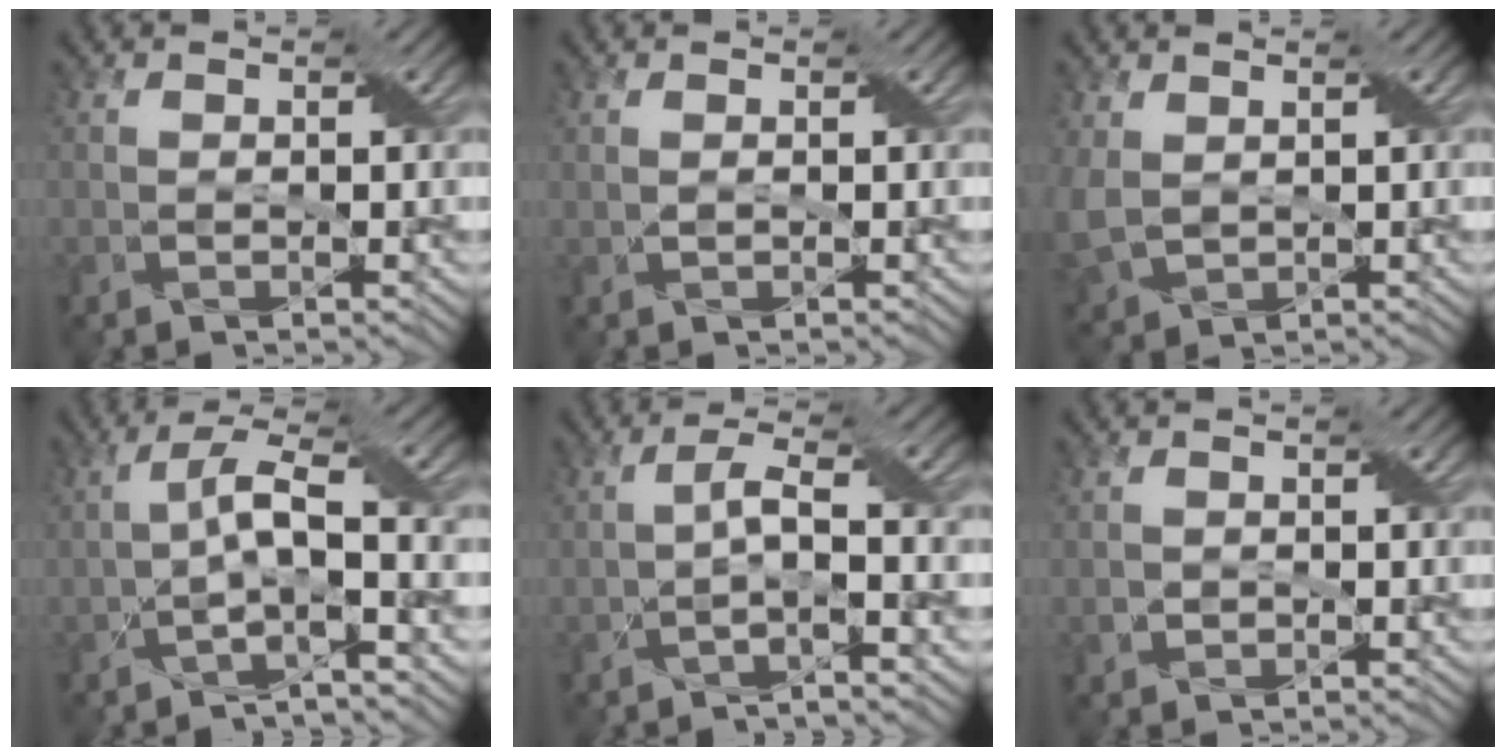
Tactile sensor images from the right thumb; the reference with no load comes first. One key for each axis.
{"total": 0.0}
{"total": 4.7, "fx": 0.7, "fy": 3.5, "fz": 3.1, "tx": -0.093, "ty": -0.007, "tz": 0.017}
{"total": 5.5, "fx": -1.5, "fy": 1.1, "fz": 5.2, "tx": -0.099, "ty": 0.013, "tz": -0.036}
{"total": 3.3, "fx": -1.0, "fy": 0.1, "fz": 3.1, "tx": -0.064, "ty": 0.013, "tz": -0.027}
{"total": 0.9, "fx": -0.4, "fy": 0.8, "fz": -0.2, "tx": 0.001, "ty": -0.004, "tz": -0.011}